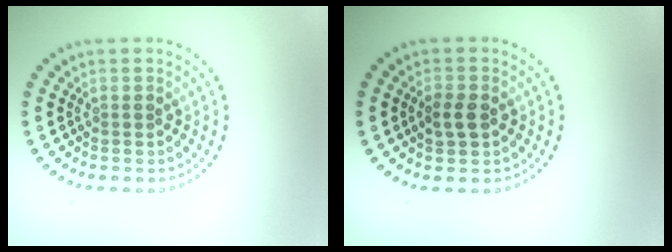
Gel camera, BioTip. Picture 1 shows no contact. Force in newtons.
{"total": 2.1, "press": 2.1, "slide": 0.3}